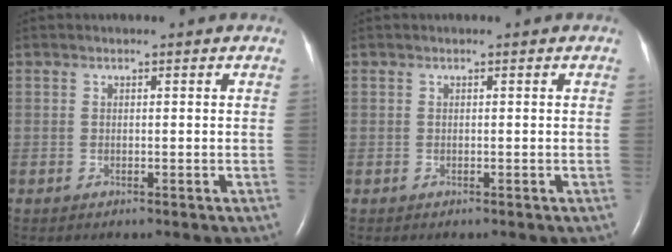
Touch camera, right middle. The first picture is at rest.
{"total": 0.0}